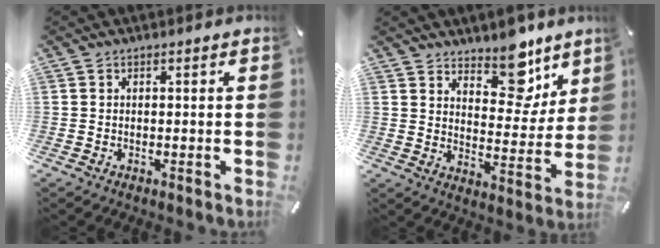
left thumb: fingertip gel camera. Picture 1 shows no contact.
{"total": 12.2, "force": [9.6, 5.9, 4.6], "torque": [-0.040, -0.083, 0.169]}